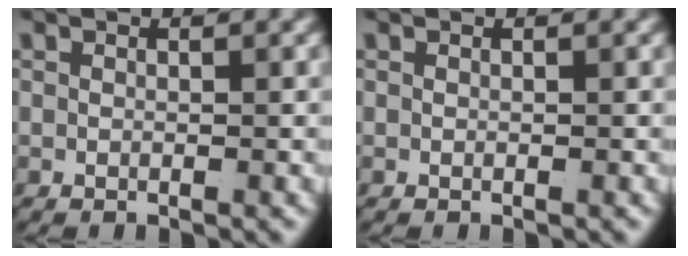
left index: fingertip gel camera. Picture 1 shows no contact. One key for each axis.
{"total": 0.0}